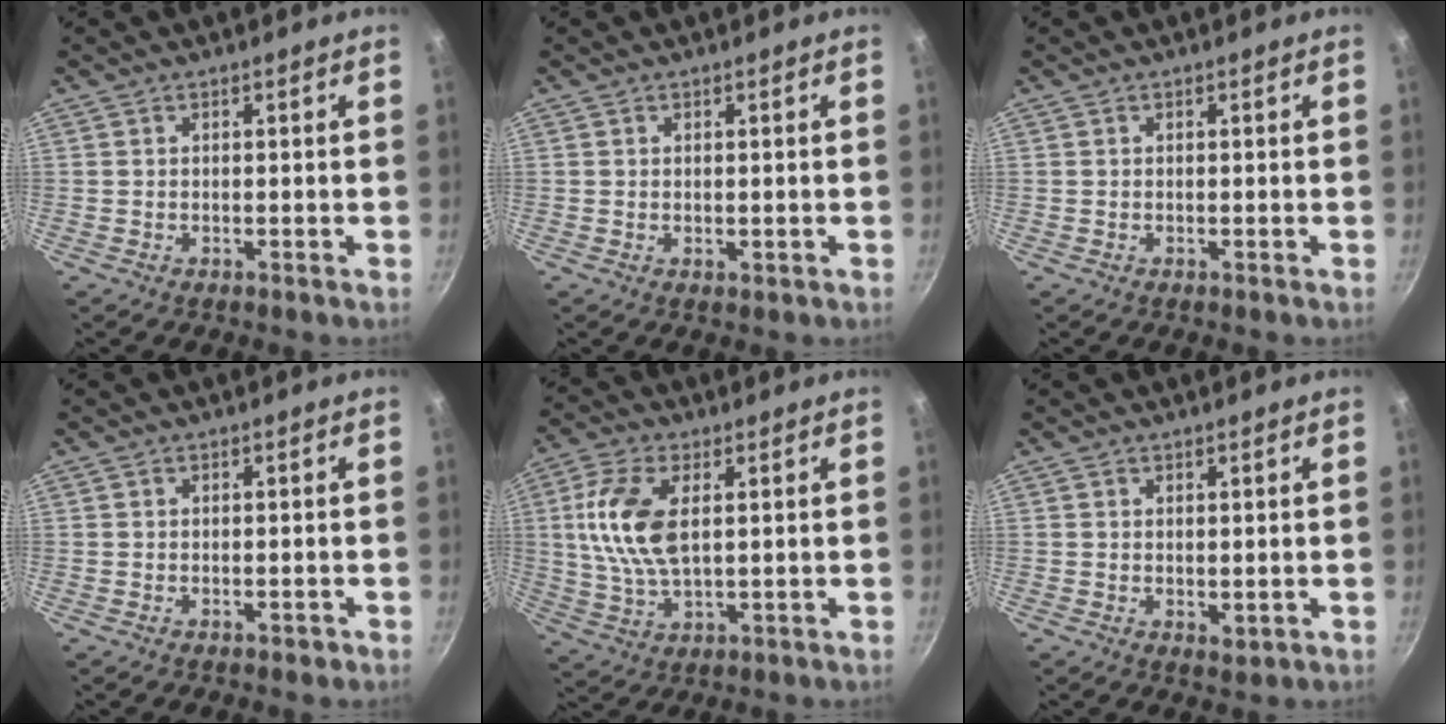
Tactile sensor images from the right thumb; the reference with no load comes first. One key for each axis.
{"total": 0.6, "fx": 0.1, "fy": 0.3, "fz": 0.5, "tx": -0.005, "ty": -0.005, "tz": 0.001}
{"total": 0.0}
{"total": 1.1, "fx": -0.5, "fy": 0.6, "fz": 0.7, "tx": -0.004, "ty": 0.006, "tz": -0.006}
{"total": 11.9, "fx": 2.2, "fy": 6.1, "fz": 10.0, "tx": -0.200, "ty": 0.002, "tz": 0.040}
{"total": 1.9, "fx": 0.5, "fy": 1.1, "fz": 1.4, "tx": -0.019, "ty": -0.010, "tz": 0.007}